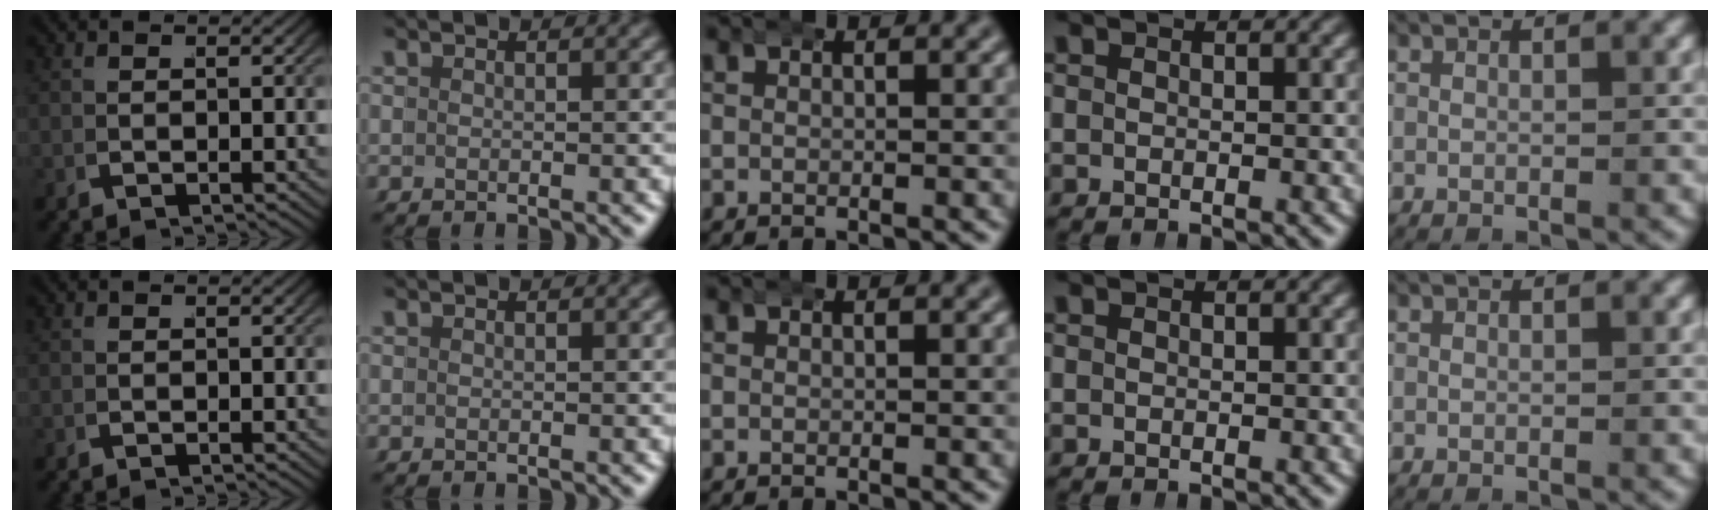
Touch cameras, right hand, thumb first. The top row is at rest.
{}